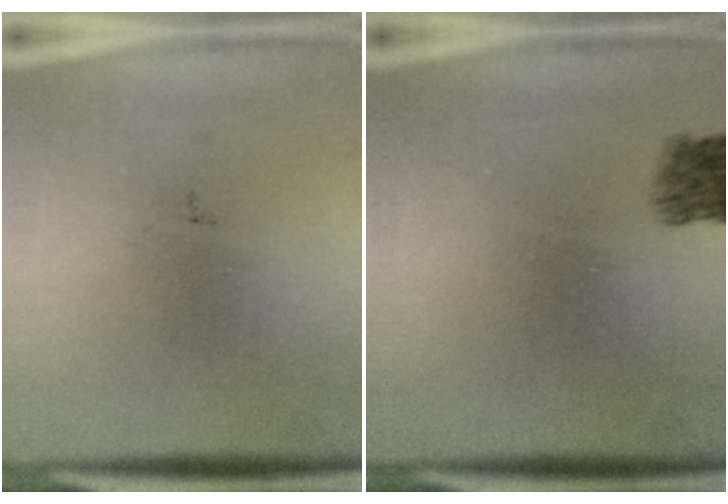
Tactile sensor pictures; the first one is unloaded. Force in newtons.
{"total": 2.9}